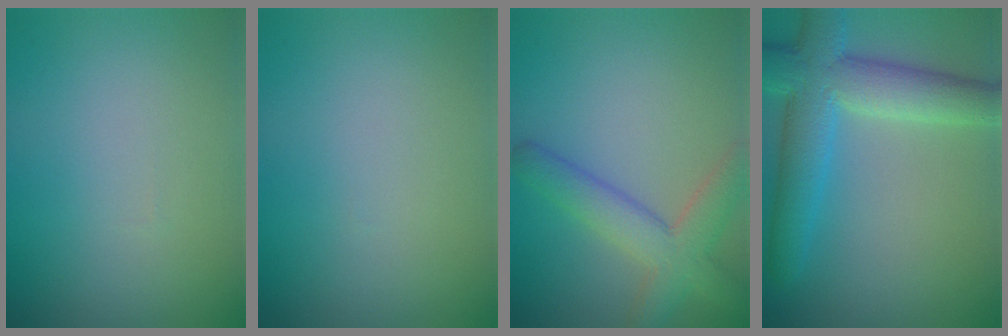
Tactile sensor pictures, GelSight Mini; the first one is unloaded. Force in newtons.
{"total": 0.0}
{"total": 5.0, "press": 5.0, "slide": 0.3}
{"total": 7.5, "press": 7.5, "slide": 0.4}